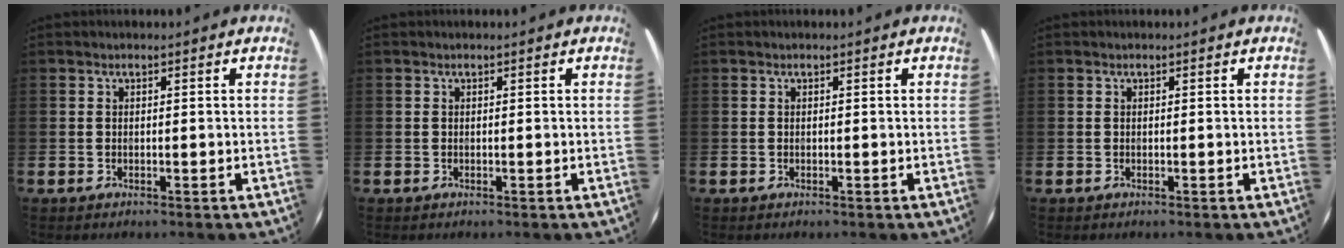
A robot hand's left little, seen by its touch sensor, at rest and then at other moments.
{"total": 0.0}
{"total": 0.0}
{"total": 0.0}